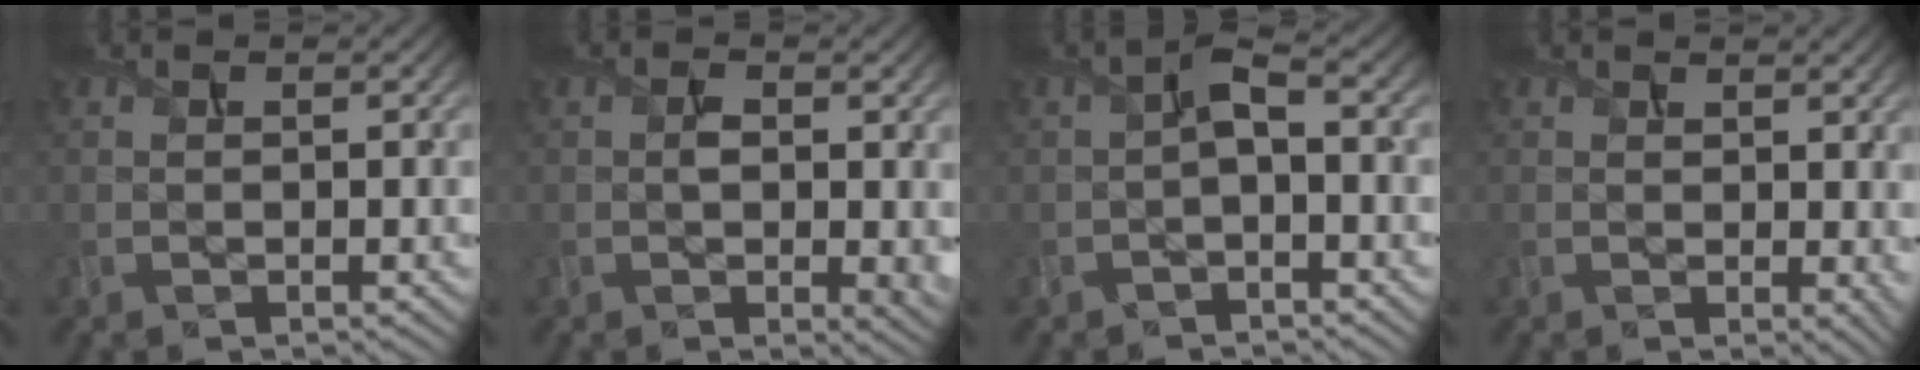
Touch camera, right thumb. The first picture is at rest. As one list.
[{"total": 3.4, "force": [0.0, 1.8, 2.9], "torque": [-0.045, -0.007, 0.003]}, {"total": 2.6, "force": [-0.7, 1.0, 2.3], "torque": [-0.046, 0.007, -0.018]}, {"total": 2.2, "force": [1.1, 0.9, 1.7], "torque": [-0.024, -0.005, 0.021]}]